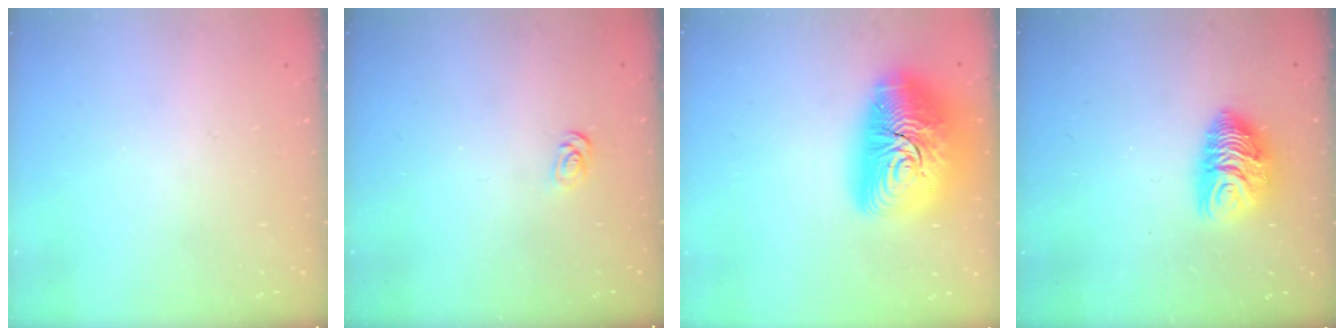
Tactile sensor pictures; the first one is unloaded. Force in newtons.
{"total": 2.1, "press": 2.1, "slide": 0.2}
{"total": 23.5, "press": 23.4, "slide": 1.6}
{"total": 9.7, "press": 9.7, "slide": 0.2}